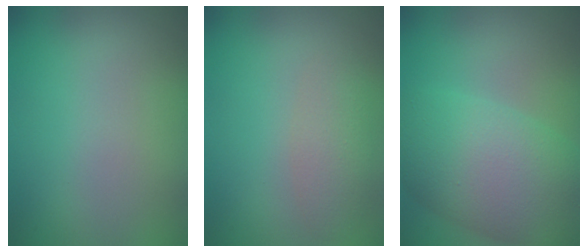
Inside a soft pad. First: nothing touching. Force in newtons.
{"total": 1.9, "press": 1.9, "slide": 0.0}
{"total": 8.7, "press": 8.7, "slide": 0.2}